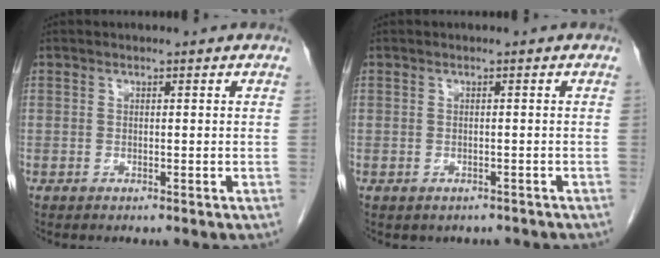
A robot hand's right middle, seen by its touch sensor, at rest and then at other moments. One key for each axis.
{"total": 2.5, "fx": -2.1, "fy": 1.4, "fz": 0.4, "tx": -0.005, "ty": 0.004, "tz": -0.024}